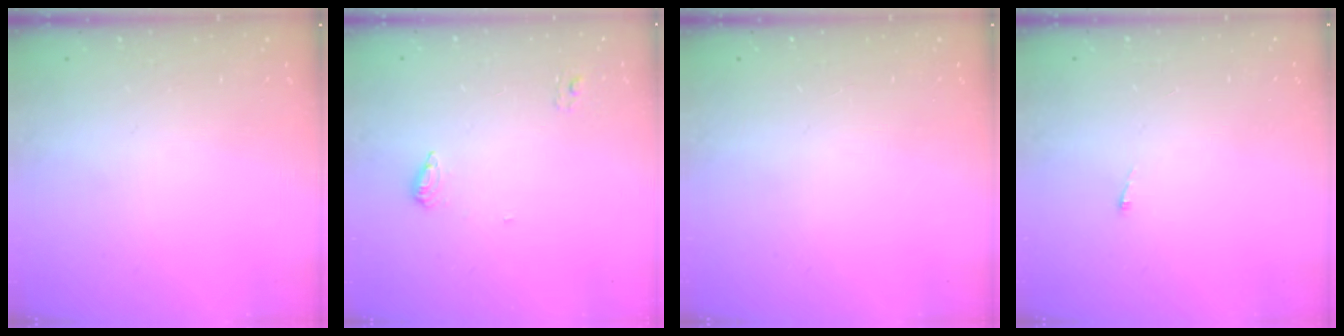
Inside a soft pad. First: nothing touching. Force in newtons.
{"total": 7.0, "press": 7.0, "slide": 0.5}
{"total": 0.0}
{"total": 2.7, "press": 2.7, "slide": 0.4}